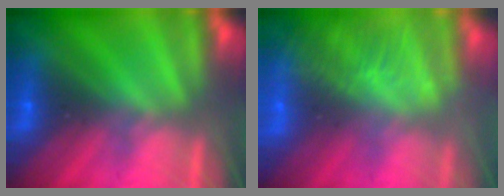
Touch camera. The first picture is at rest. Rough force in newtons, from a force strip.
{"total": 3.3}